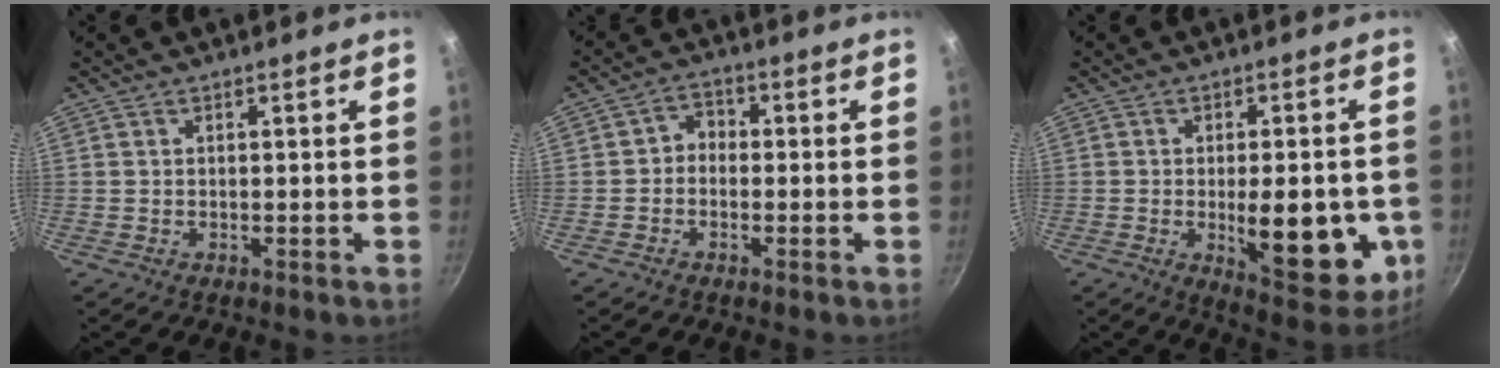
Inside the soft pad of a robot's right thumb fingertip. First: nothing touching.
{"total": 3.2, "force": [-0.8, 2.6, 1.6], "torque": [-0.011, 0.018, -0.026]}
{"total": 16.3, "force": [-3.0, 6.9, 14.5], "torque": [-0.156, -0.011, -0.029]}